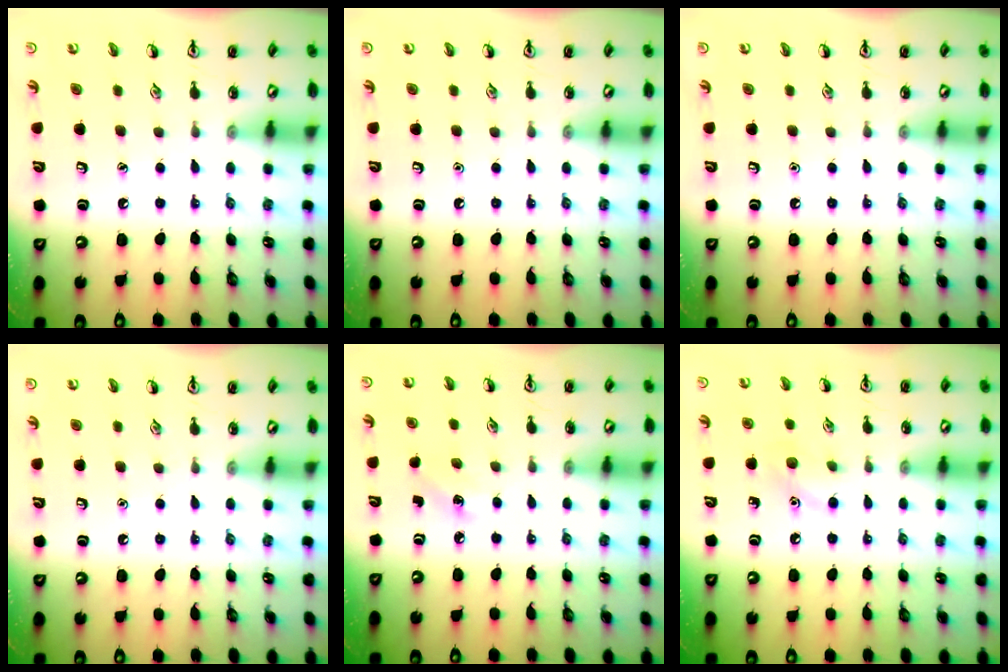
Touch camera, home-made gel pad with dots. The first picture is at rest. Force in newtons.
{"total": 0.0}
{"total": 0.0}
{"total": 0.0}
{"total": 3.1, "press": 2.9, "slide": 1.1}
{"total": 7.4, "press": 7.1, "slide": 2.1}